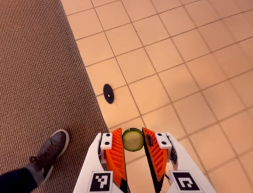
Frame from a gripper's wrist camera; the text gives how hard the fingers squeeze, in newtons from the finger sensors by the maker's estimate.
{"total": 6.8, "left": 6.6, "right": 7.0}